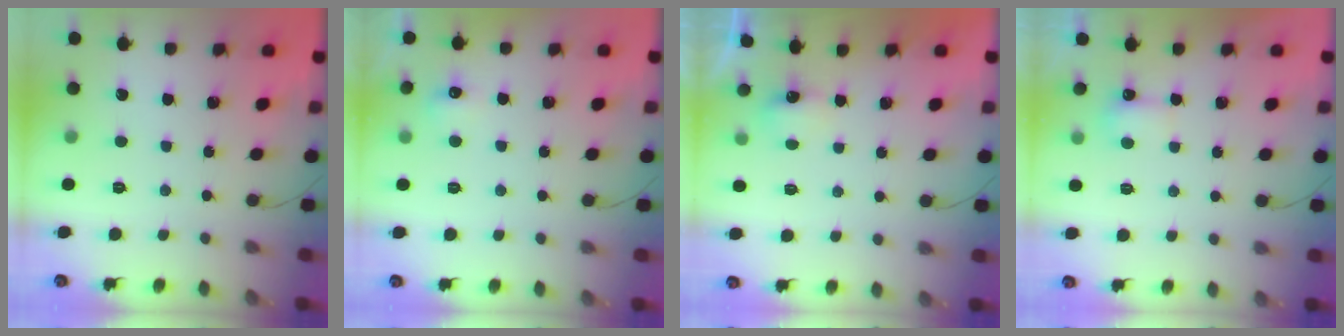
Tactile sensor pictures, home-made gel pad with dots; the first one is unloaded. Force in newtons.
{"total": 4.4, "press": 4.2, "slide": 1.2}
{"total": 2.5, "press": 2.5, "slide": 0.6}
{"total": 4.0, "press": 3.9, "slide": 0.8}